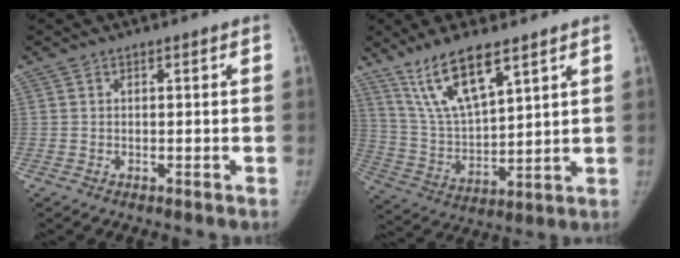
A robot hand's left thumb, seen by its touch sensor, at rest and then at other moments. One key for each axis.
{"total": 13.7, "fx": 8.9, "fy": 4.2, "fz": 9.6, "tx": -0.165, "ty": -0.039, "tz": 0.184}